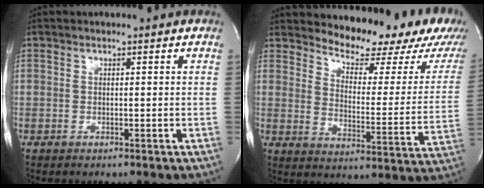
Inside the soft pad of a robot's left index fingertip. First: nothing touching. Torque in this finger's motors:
{"motor_torque": [0.07, -0.11, 0.15, 0.02]}